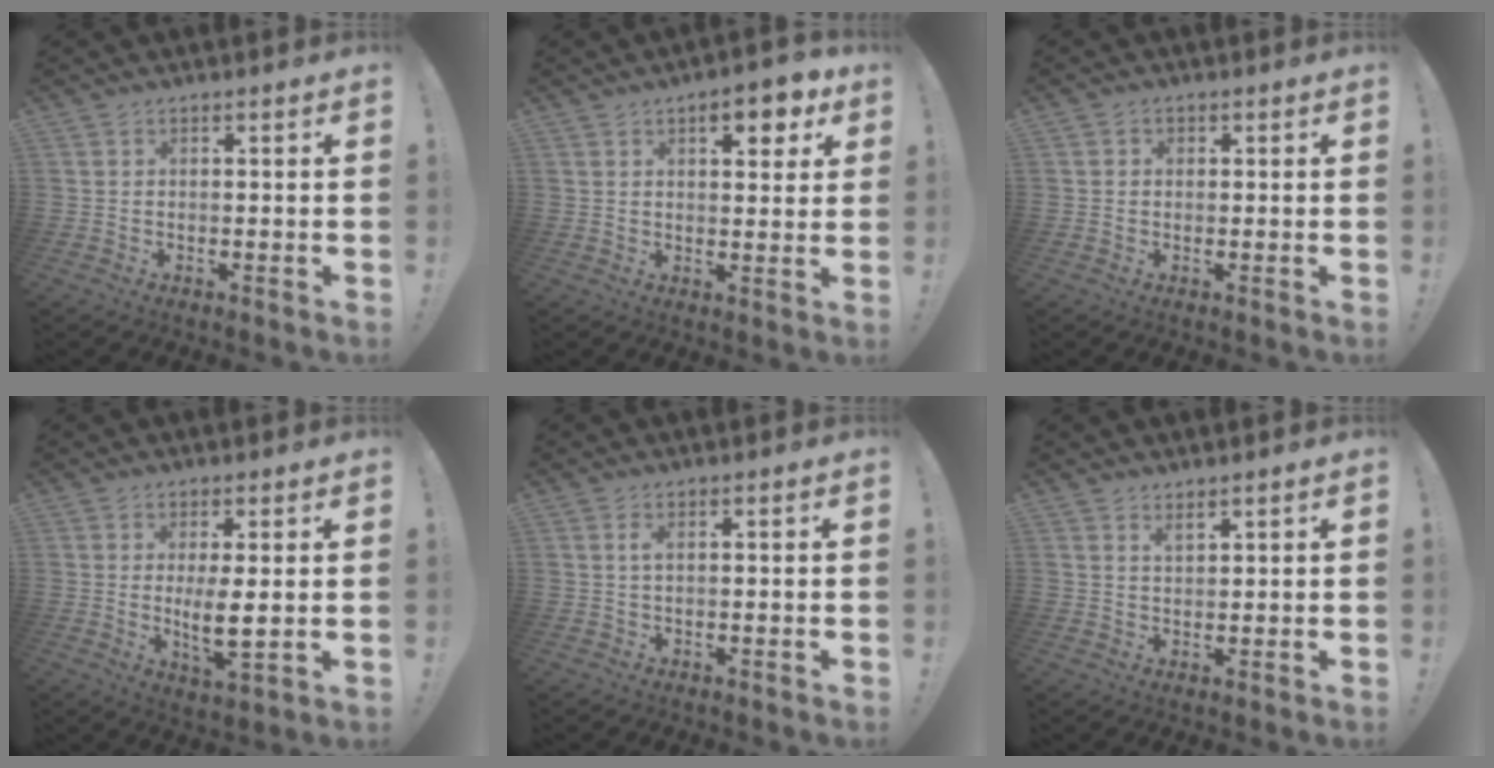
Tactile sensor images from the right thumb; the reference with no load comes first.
{"total": 7.9, "force": [4.2, 3.5, 5.8], "torque": [-0.068, -0.013, 0.066]}
{"total": 1.4, "force": [0.0, 1.3, 0.5], "torque": [-0.003, 0.002, -0.003]}
{"total": 7.3, "force": [0.6, 1.9, 7.0], "torque": [-0.126, -0.020, 0.009]}
{"total": 1.5, "force": [0.4, 0.2, 1.5], "torque": [-0.034, 0.004, 0.006]}
{"total": 1.9, "force": [1.6, 0.5, 0.8], "torque": [-0.004, -0.011, 0.027]}